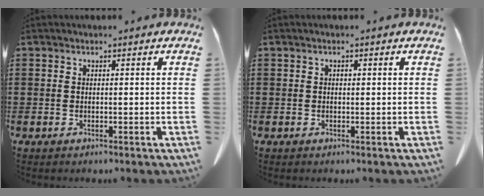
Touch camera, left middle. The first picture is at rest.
{"total": 0.6, "force": [0.1, 0.3, 0.4], "torque": [-0.010, 0.002, 0.002]}